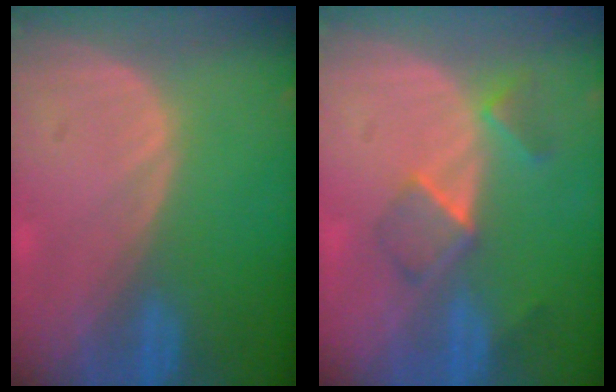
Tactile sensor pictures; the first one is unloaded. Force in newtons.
{"total": 5.4, "press": 4.6, "slide": 2.8}